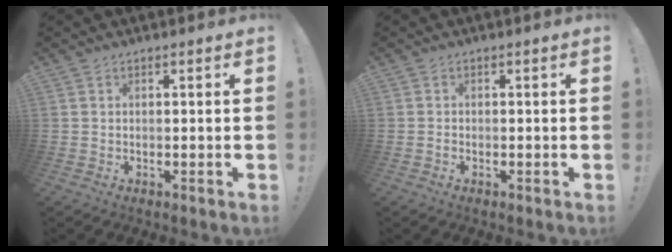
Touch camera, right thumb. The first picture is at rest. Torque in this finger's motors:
{"motor_torque": [-0.10, -0.10, -0.05, -0.18, -0.03]}